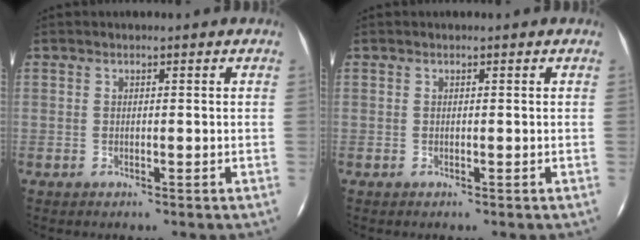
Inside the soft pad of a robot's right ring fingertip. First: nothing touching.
{"total": 0.0}